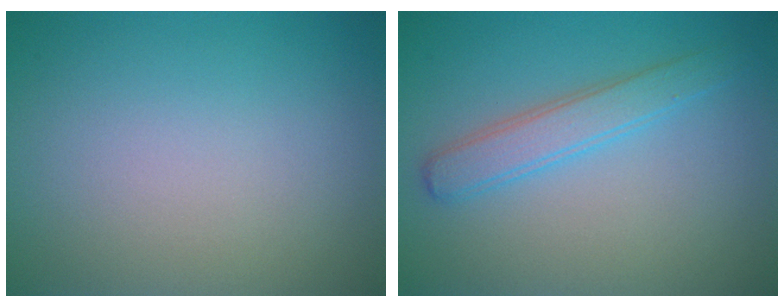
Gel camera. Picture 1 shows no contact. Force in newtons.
{"total": 2.8, "press": 2.8, "slide": 0.1}